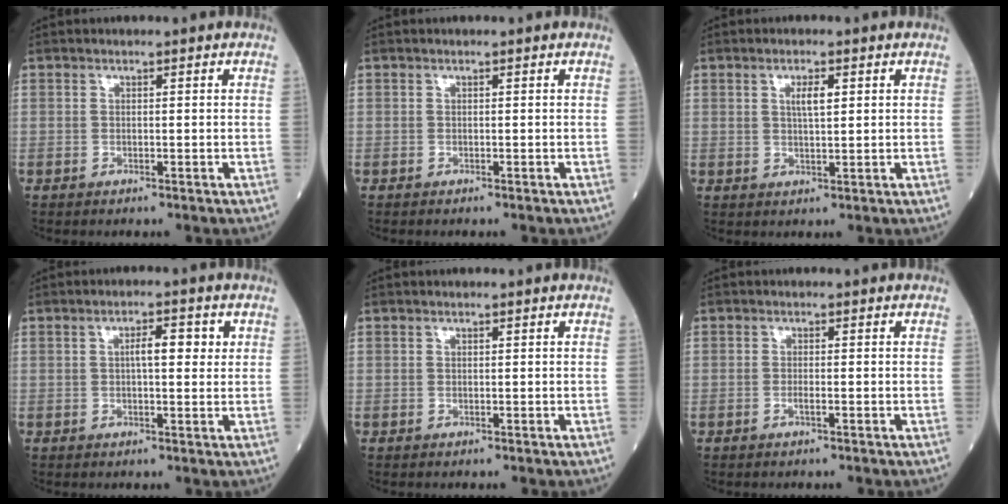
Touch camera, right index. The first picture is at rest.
{"total": 0.0}
{"total": 2.8, "force": [1.0, 0.6, 2.6], "torque": [-0.048, 0.000, 0.017]}
{"total": 4.0, "force": [1.0, 1.2, 3.7], "torque": [-0.060, 0.010, 0.013]}
{"total": 0.0}
{"total": 1.0, "force": [-0.4, 0.0, 0.9], "torque": [-0.020, -0.001, -0.007]}